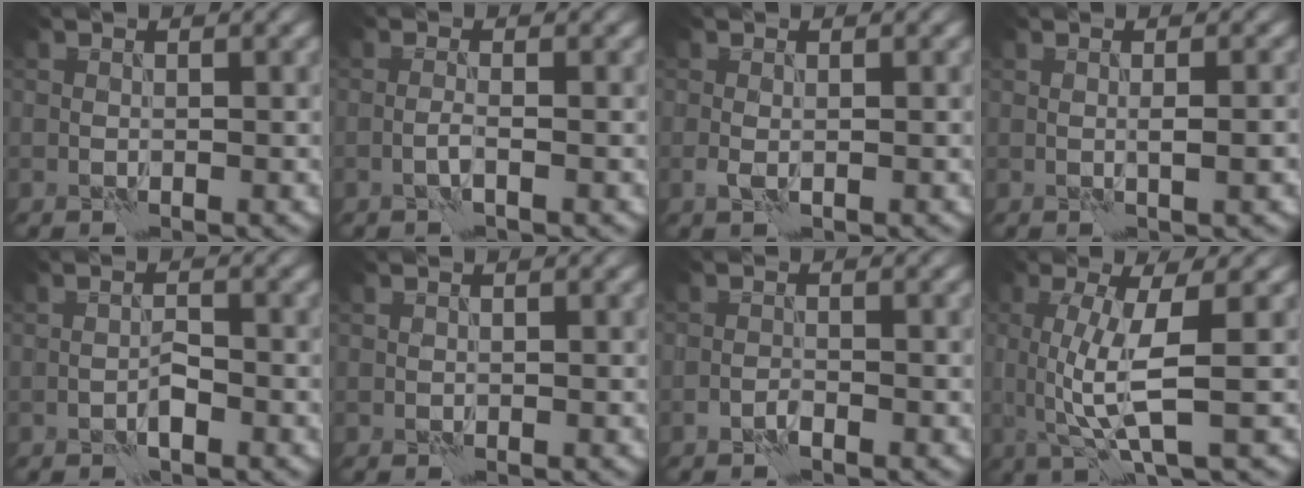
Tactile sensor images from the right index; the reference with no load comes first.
{"total": 0.9, "force": [-0.5, -0.1, 0.8], "torque": [-0.016, 0.004, -0.013]}
{"total": 1.3, "force": [-0.3, 0.5, 1.1], "torque": [-0.025, -0.001, -0.007]}
{"total": 1.9, "force": [-0.3, 0.2, 1.9], "torque": [-0.030, 0.003, -0.007]}
{"total": 1.4, "force": [-0.9, 0.4, 1.0], "torque": [-0.019, 0.005, -0.019]}
{"total": 0.0}
{"total": 1.1, "force": [-0.9, 0.2, 0.6], "torque": [-0.013, 0.004, -0.020]}
{"total": 5.8, "force": [0.2, 1.3, 5.6], "torque": [-0.109, -0.003, 0.003]}